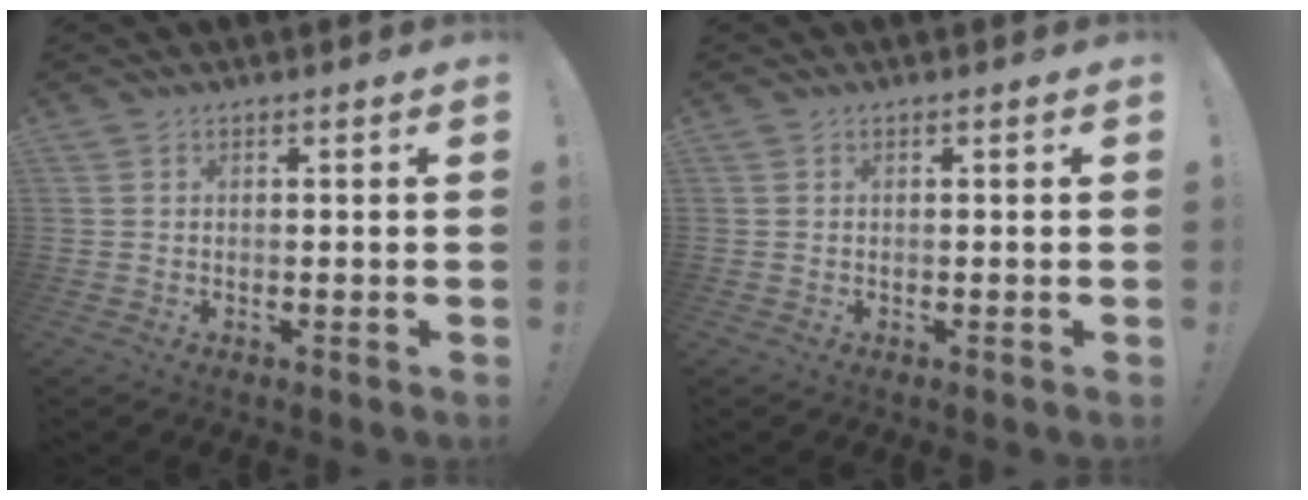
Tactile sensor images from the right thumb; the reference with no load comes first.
{"total": 0.0}